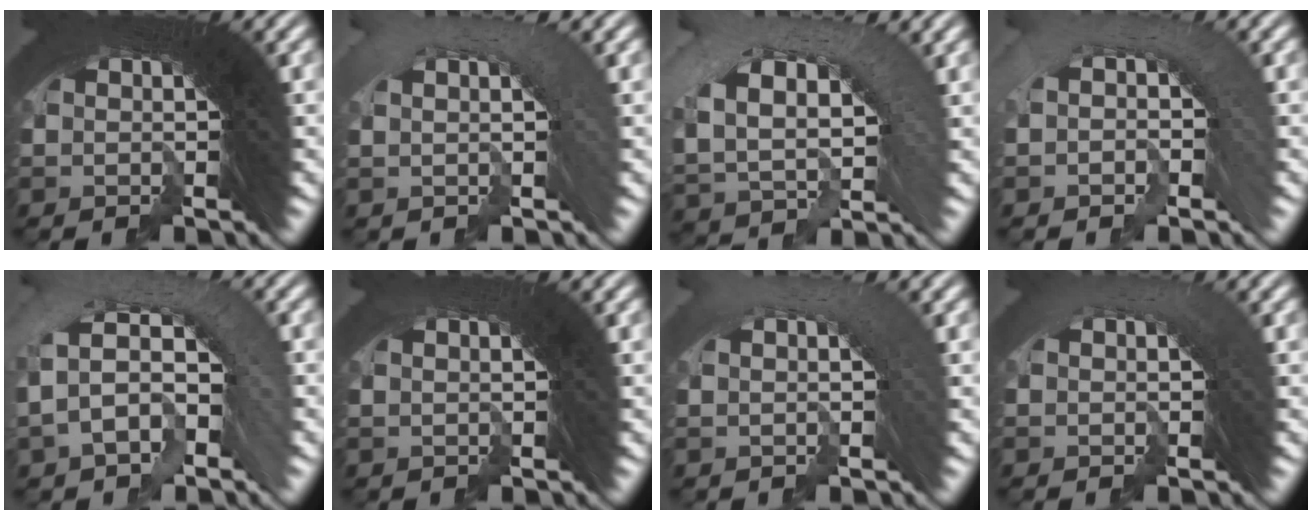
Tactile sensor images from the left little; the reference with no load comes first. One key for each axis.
{"total": 2.5, "fx": -2.2, "fy": 0.7, "fz": -1.0, "tx": 0.016, "ty": 0.004, "tz": -0.036}
{"total": 7.4, "fx": -2.3, "fy": 6.5, "fz": 2.8, "tx": -0.078, "ty": -0.007, "tz": -0.043}
{"total": 3.8, "fx": -3.3, "fy": 1.3, "fz": -1.4, "tx": 0.022, "ty": 0.003, "tz": -0.056}
{"total": 5.3, "fx": -3.3, "fy": 4.1, "fz": 0.3, "tx": -0.016, "ty": 0.010, "tz": -0.069}
{"total": 0.9, "fx": -0.3, "fy": -0.2, "fz": -0.8, "tx": 0.003, "ty": -0.001, "tz": -0.003}
{"total": 2.8, "fx": -2.3, "fy": 0.3, "fz": -1.5, "tx": 0.023, "ty": 0.004, "tz": -0.037}
{"total": 3.2, "fx": -2.5, "fy": -0.5, "fz": -1.9, "tx": 0.025, "ty": -0.011, "tz": -0.034}